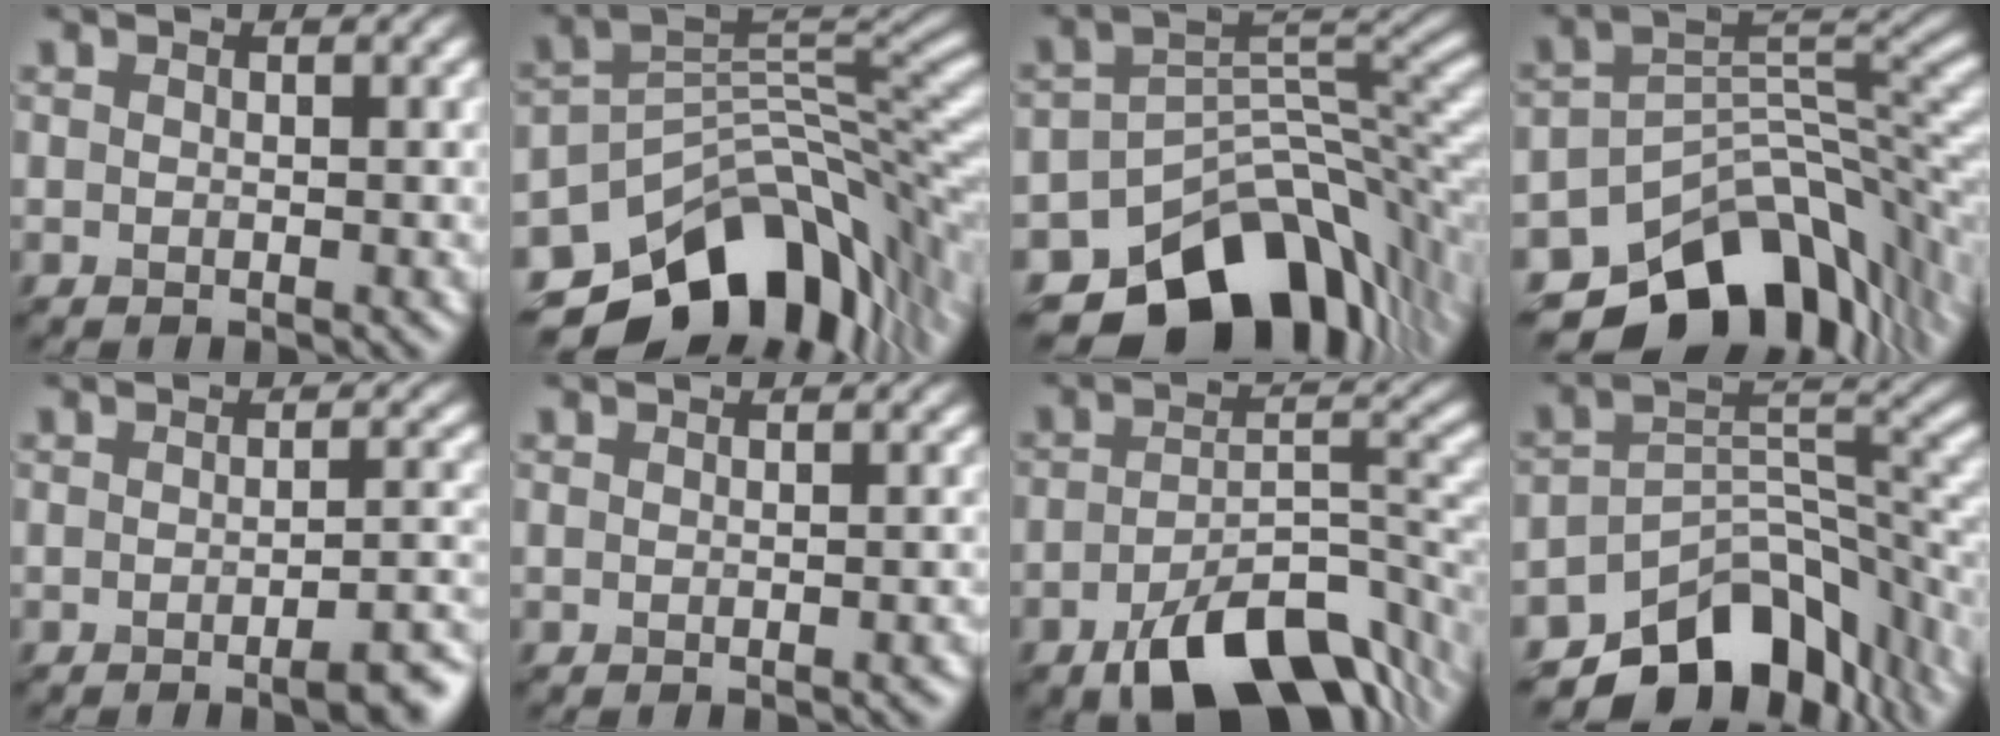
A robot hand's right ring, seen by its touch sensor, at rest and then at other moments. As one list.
[{"total": 12.9, "force": [-7.2, 7.3, 7.8], "torque": [-0.127, 0.000, -0.119]}, {"total": 13.0, "force": [-7.9, 7.6, 7.0], "torque": [-0.109, -0.010, -0.132]}, {"total": 13.3, "force": [-8.5, 7.4, 7.1], "torque": [-0.119, -0.009, -0.136]}, {"total": 3.6, "force": [-2.2, 0.7, 2.8], "torque": [-0.035, 0.005, -0.034]}, {"total": 0.6, "force": [-0.5, 0.1, 0.2], "torque": [-0.004, 0.000, -0.004]}, {"total": 10.7, "force": [-6.3, 4.8, 7.3], "torque": [-0.117, -0.010, -0.099]}, {"total": 10.7, "force": [-7.3, 5.8, 5.2], "torque": [-0.069, -0.005, -0.127]}]